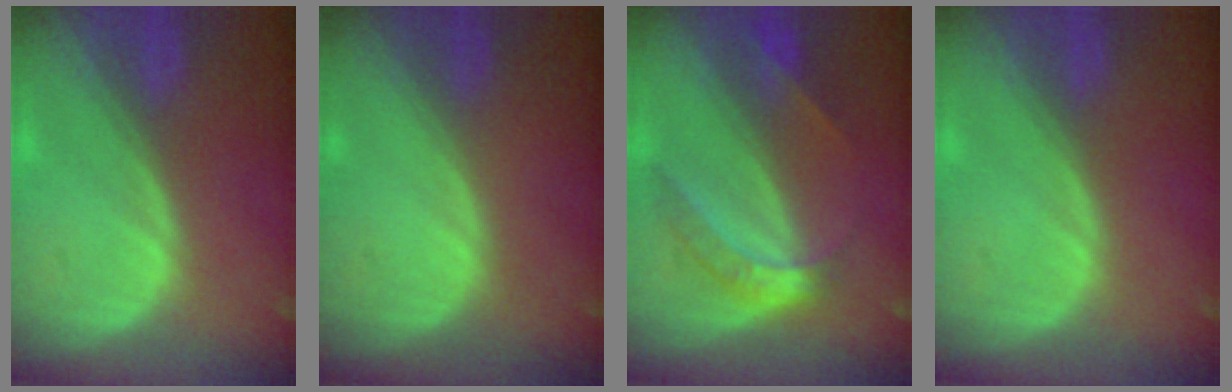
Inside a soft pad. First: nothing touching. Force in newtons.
{"total": 0.0}
{"total": 6.1, "press": 5.1, "slide": 3.2}
{"total": 0.0}